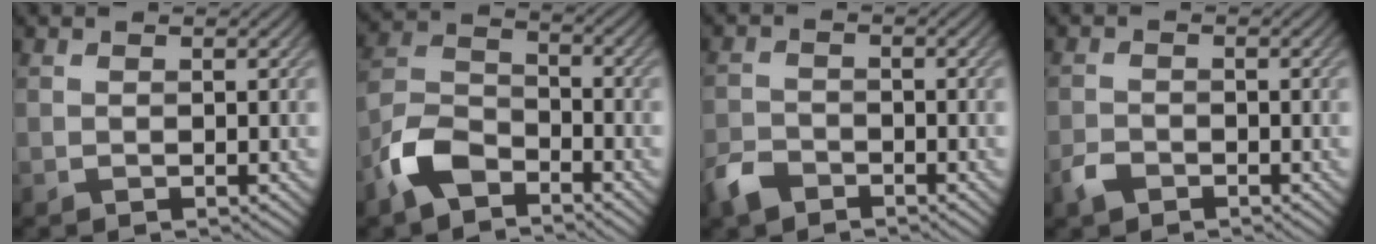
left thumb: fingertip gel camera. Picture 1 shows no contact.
{"total": 7.5, "force": [-4.9, 3.7, 4.2], "torque": [-0.093, 0.002, -0.117]}
{"total": 3.4, "force": [-2.6, 1.7, 1.3], "torque": [-0.030, -0.005, -0.062]}
{"total": 2.1, "force": [-1.5, 1.1, 0.9], "torque": [-0.019, -0.001, -0.035]}